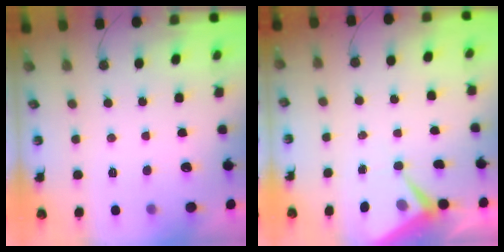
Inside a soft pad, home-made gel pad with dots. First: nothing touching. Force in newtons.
{"total": 6.1, "press": 6.1, "slide": 0.5}